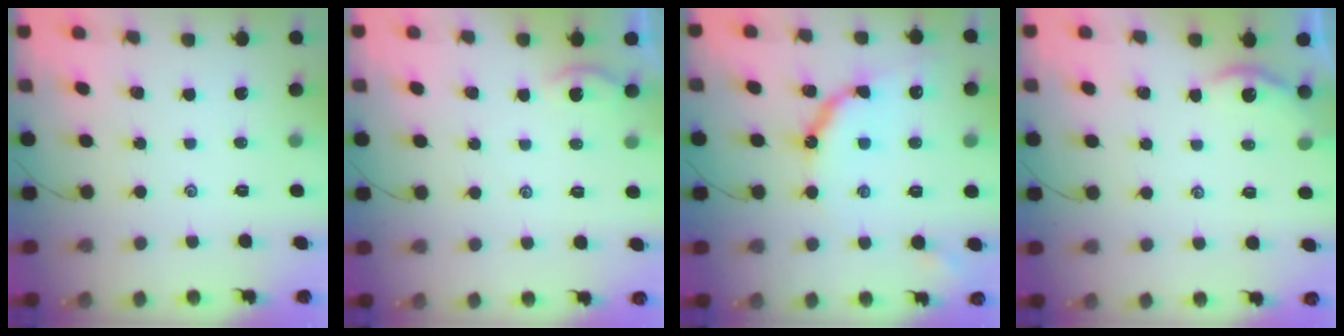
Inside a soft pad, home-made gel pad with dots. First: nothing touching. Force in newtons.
{"total": 1.2, "press": 1.2, "slide": 0.2}
{"total": 10.4, "press": 10.3, "slide": 0.7}
{"total": 3.2, "press": 3.1, "slide": 0.4}